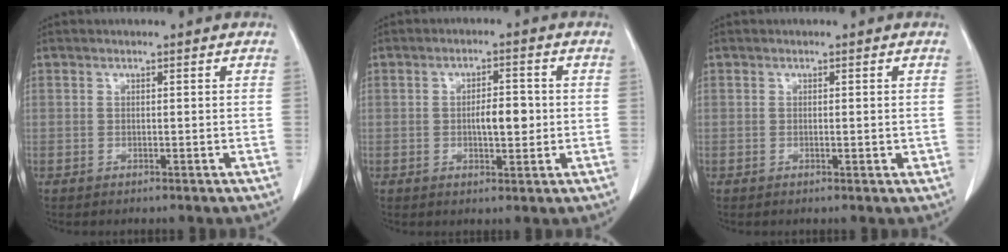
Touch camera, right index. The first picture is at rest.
{"total": 4.6, "force": [-0.3, 1.6, 4.2], "torque": [-0.069, 0.002, -0.002]}
{"total": 1.4, "force": [-0.1, 0.4, 1.3], "torque": [-0.021, -0.004, 0.000]}